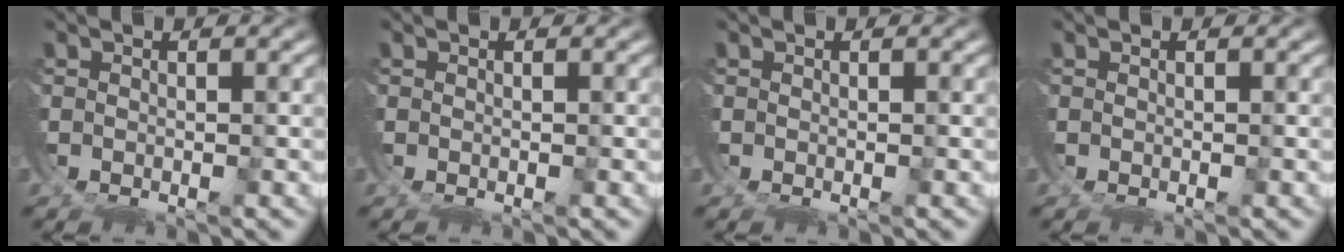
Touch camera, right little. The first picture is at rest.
{"total": 0.0}
{"total": 0.0}
{"total": 0.0}